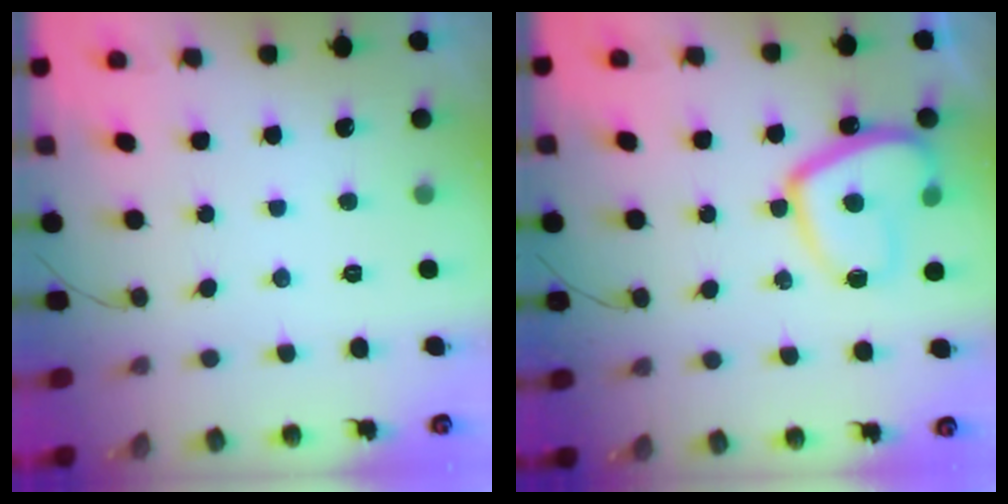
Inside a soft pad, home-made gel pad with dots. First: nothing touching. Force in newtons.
{"total": 13.8, "press": 13.8, "slide": 1.5}